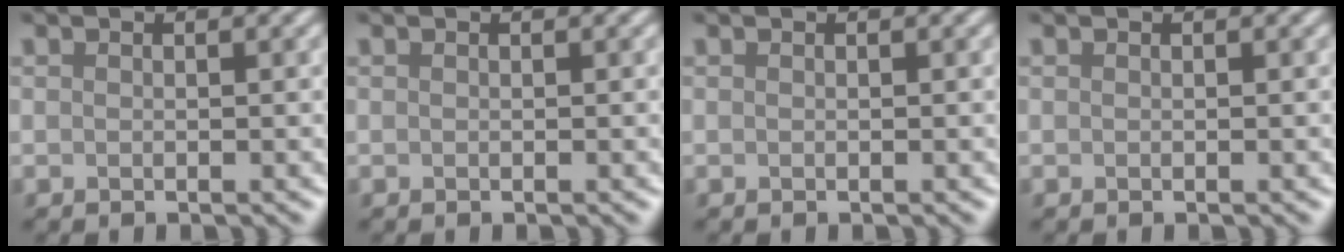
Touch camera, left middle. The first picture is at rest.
{"total": 0.0}
{"total": 0.0}
{"total": 0.0}